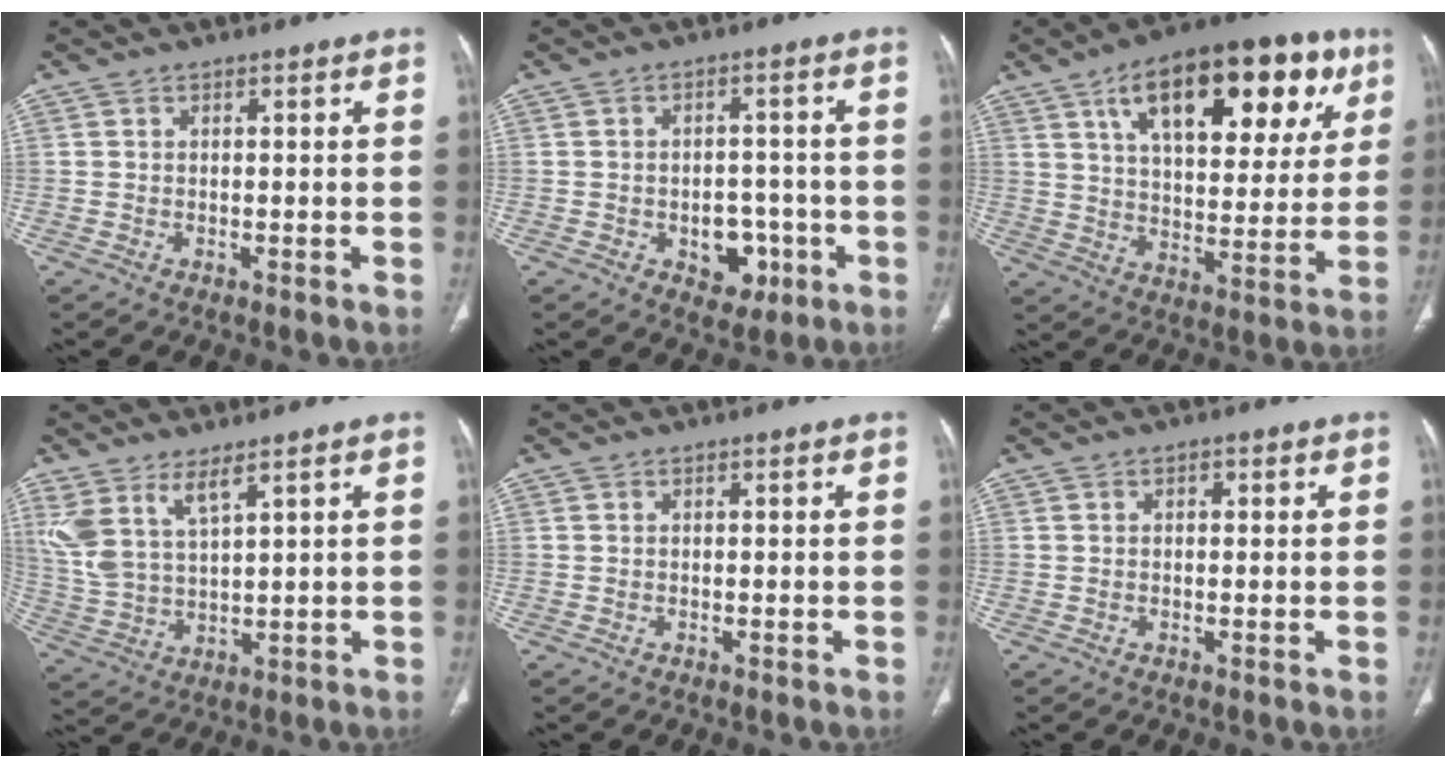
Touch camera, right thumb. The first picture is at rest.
{"total": 6.9, "force": [-2.4, 5.0, 4.1], "torque": [-0.019, 0.021, -0.023]}
{"total": 26.1, "force": [12.1, 12.3, 19.6], "torque": [-0.251, -0.003, 0.184]}
{"total": 8.9, "force": [5.4, 3.2, 6.3], "torque": [-0.139, -0.024, 0.123]}
{"total": 0.0}
{"total": 1.1, "force": [0.4, 0.6, 0.7], "torque": [-0.010, 0.001, 0.006]}